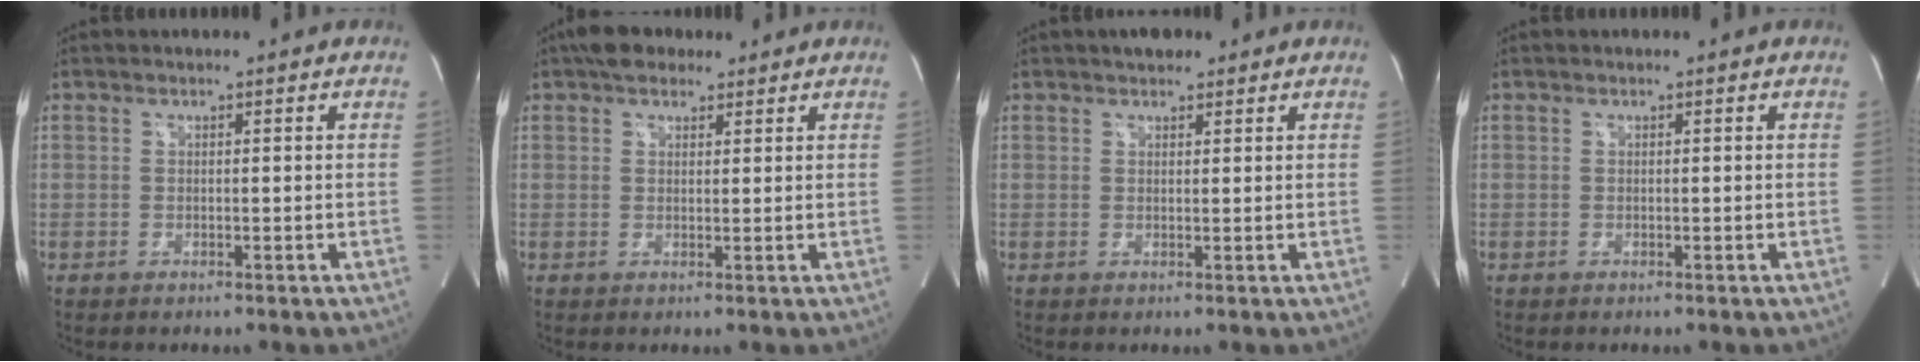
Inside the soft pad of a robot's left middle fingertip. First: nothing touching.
{"total": 5.1, "force": [3.8, 2.6, 2.1], "torque": [-0.037, 0.027, 0.066]}
{"total": 2.9, "force": [2.2, 1.4, 1.3], "torque": [-0.021, 0.014, 0.031]}
{"total": 0.0}